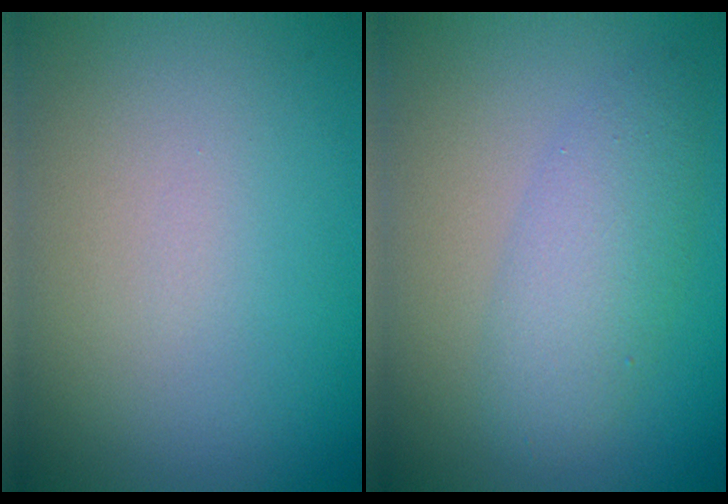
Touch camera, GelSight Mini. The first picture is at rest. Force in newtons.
{"total": 3.7, "press": 3.7, "slide": 0.1}